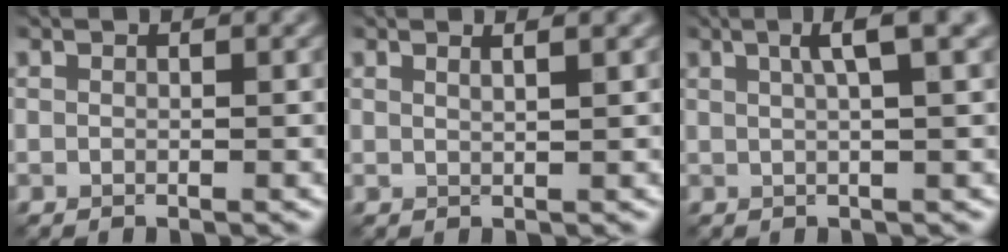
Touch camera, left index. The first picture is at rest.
{"total": 1.7, "force": [1.0, 0.6, 1.2], "torque": [-0.008, 0.005, 0.001]}
{"total": 4.3, "force": [1.8, 0.8, 3.9], "torque": [-0.049, 0.012, 0.024]}